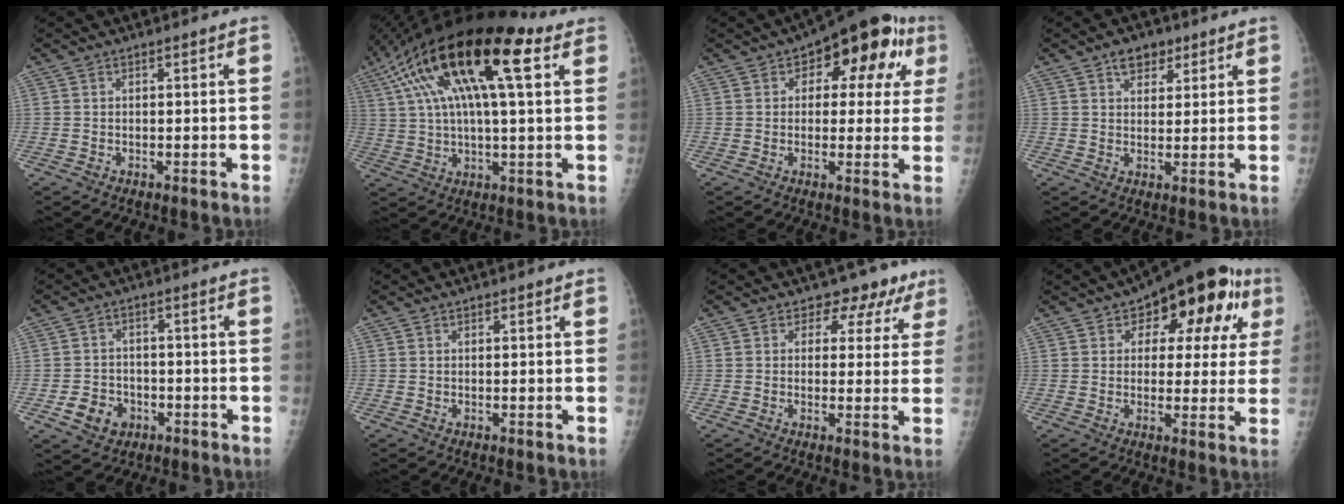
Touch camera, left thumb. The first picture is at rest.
{"total": 23.1, "force": [9.7, 7.6, 19.5], "torque": [-0.357, 0.025, 0.160]}
{"total": 15.0, "force": [5.1, 8.3, 11.4], "torque": [-0.083, 0.016, 0.055]}
{"total": 5.3, "force": [3.2, 3.4, 2.4], "torque": [-0.008, -0.015, 0.049]}
{"total": 6.2, "force": [-2.4, 5.1, 2.5], "torque": [-0.024, 0.015, -0.035]}
{"total": 0.6, "force": [0.4, 0.3, 0.3], "torque": [-0.001, -0.002, 0.004]}
{"total": 6.9, "force": [4.9, 4.6, 1.1], "torque": [0.026, -0.022, 0.043]}
{"total": 17.4, "force": [6.9, 9.3, 13.0], "torque": [-0.111, 0.005, 0.082]}